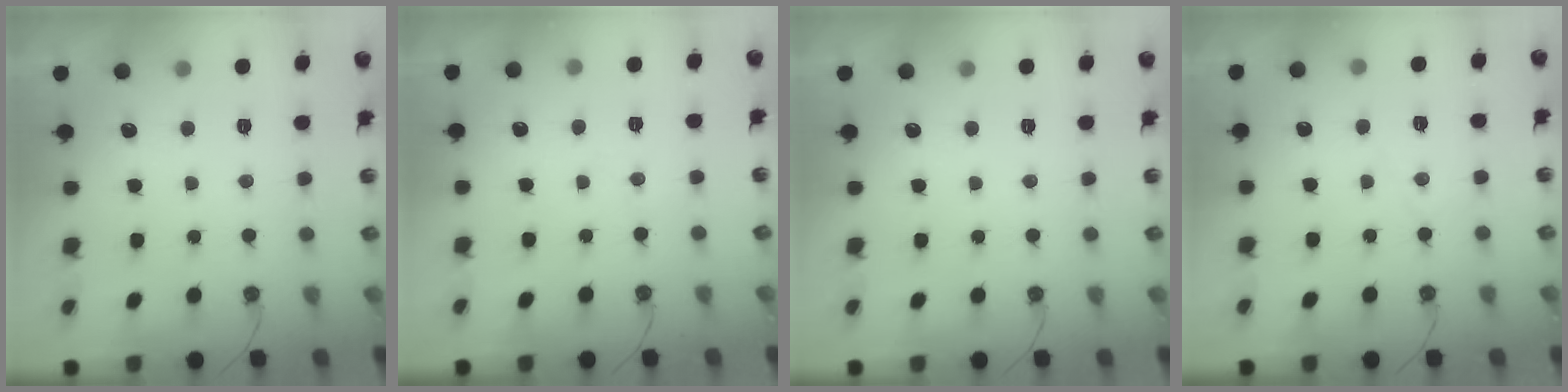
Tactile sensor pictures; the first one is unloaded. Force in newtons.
{"total": 2.7, "press": 2.6, "slide": 0.5}
{"total": 0.0}
{"total": 4.2, "press": 4.2, "slide": 0.7}